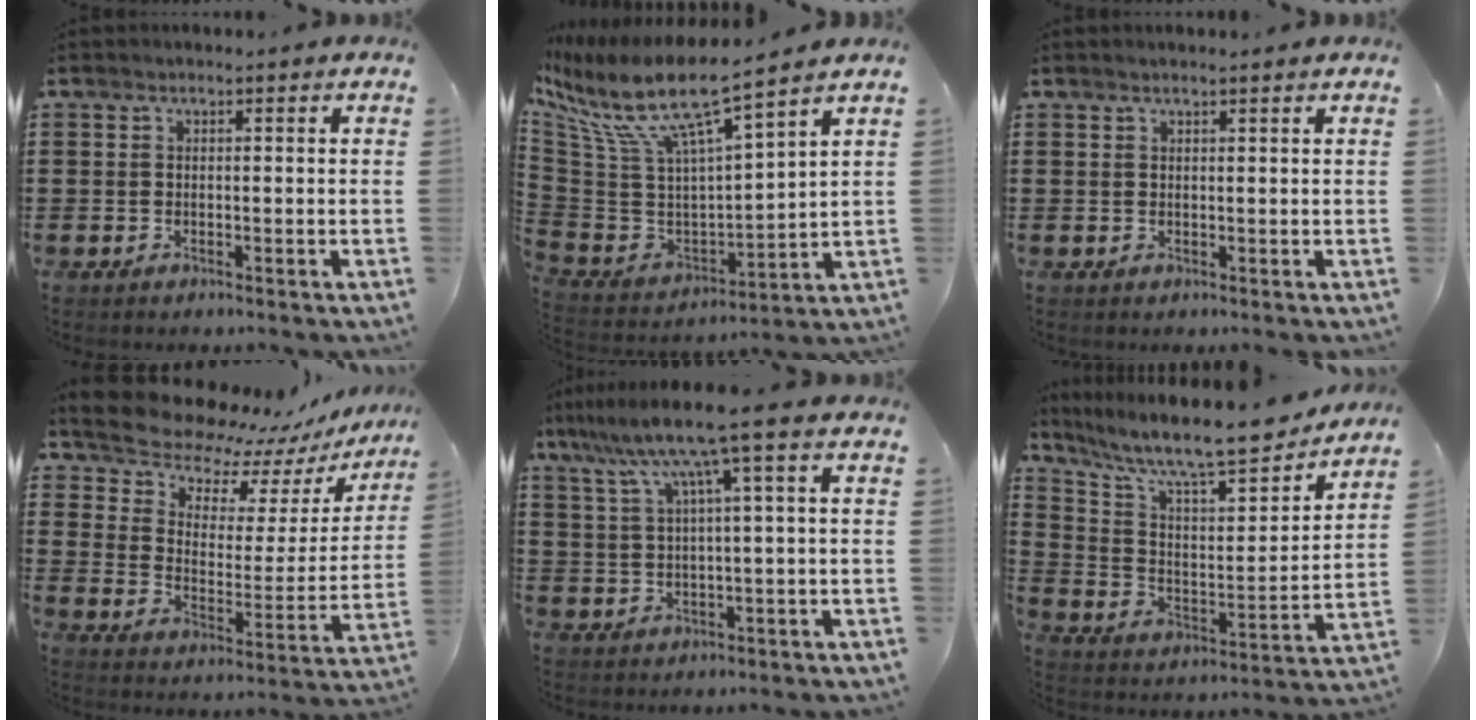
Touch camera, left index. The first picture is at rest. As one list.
[{"total": 10.1, "force": [6.6, 1.9, 7.5], "torque": [-0.173, -0.050, 0.106]}, {"total": 0.8, "force": [0.7, -0.1, 0.5], "torque": [-0.009, -0.001, 0.013]}, {"total": 8.4, "force": [7.9, 2.6, 1.3], "torque": [-0.067, -0.067, 0.137]}, {"total": 8.4, "force": [3.7, -0.2, 7.5], "torque": [-0.160, -0.012, 0.057]}, {"total": 10.9, "force": [9.6, 1.4, 5.0], "torque": [-0.121, -0.072, 0.159]}]